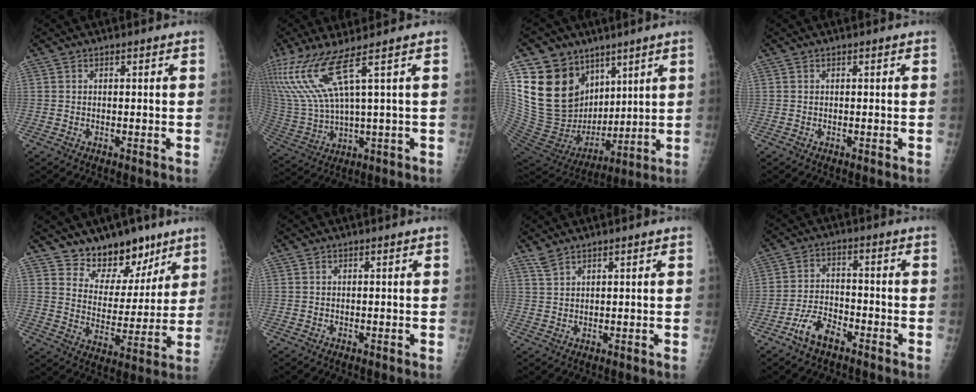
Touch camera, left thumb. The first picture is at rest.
{"total": 12.1, "force": [6.4, 0.8, 10.2], "torque": [-0.259, -0.025, 0.148]}
{"total": 22.0, "force": [9.7, 16.5, 11.0], "torque": [-0.186, -0.024, 0.204]}
{"total": 0.0}
{"total": 12.3, "force": [9.2, 7.0, 4.3], "torque": [-0.011, -0.063, 0.157]}
{"total": 0.0}
{"total": 2.0, "force": [1.7, 0.4, 1.0], "torque": [-0.019, 0.001, 0.041]}
{"total": 6.5, "force": [-4.5, 3.1, 3.5], "torque": [-0.064, 0.028, -0.084]}